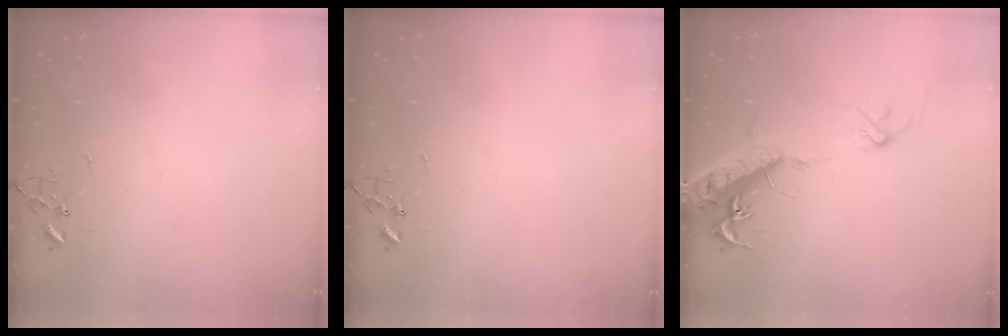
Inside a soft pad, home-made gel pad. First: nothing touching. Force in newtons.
{"total": 0.0}
{"total": 17.9, "press": 17.6, "slide": 3.5}